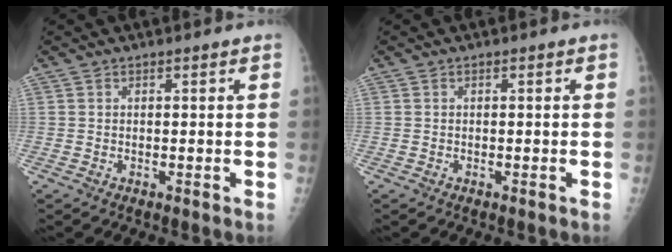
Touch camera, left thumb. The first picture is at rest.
{"total": 0.0}